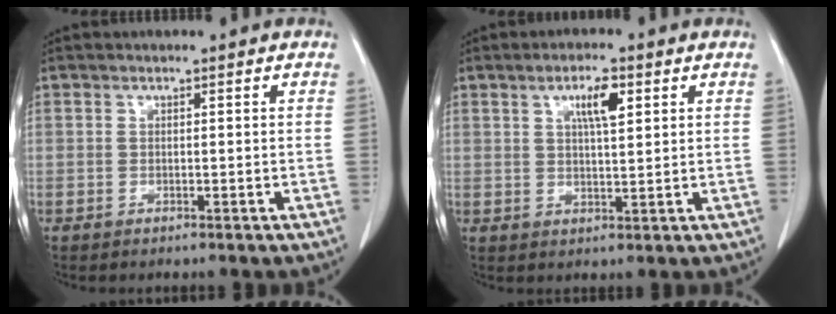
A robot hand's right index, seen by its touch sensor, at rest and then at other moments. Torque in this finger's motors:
{"motor_torque": [0.17, 0.13, 0.11, 0.03]}